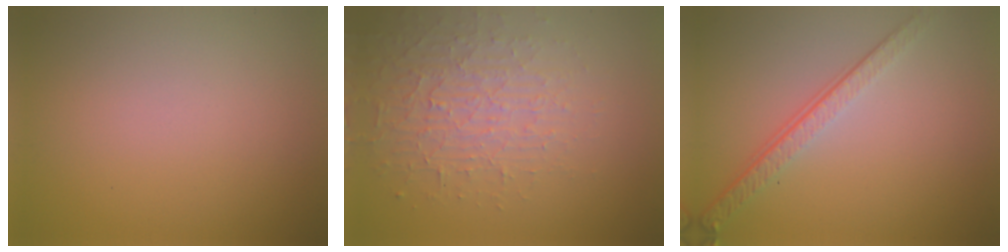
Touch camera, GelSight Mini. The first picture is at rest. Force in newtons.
{"total": 3.7, "press": 3.4, "slide": 1.3}
{"total": 4.0, "press": 2.8, "slide": 2.9}